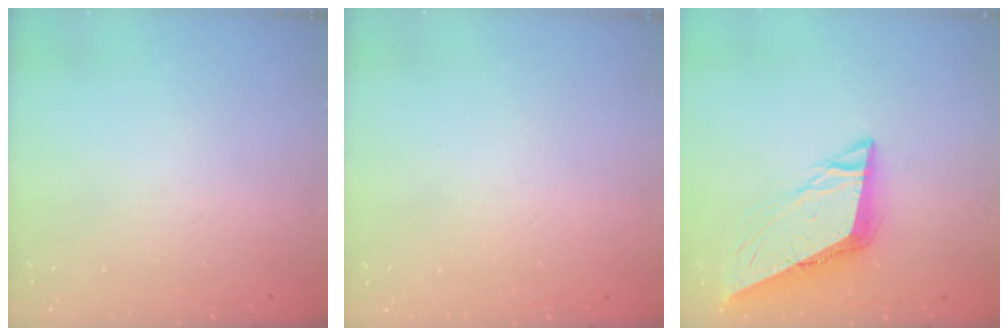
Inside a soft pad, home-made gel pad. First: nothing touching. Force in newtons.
{"total": 1.6, "press": 1.6, "slide": 0.1}
{"total": 9.3, "press": 9.3, "slide": 1.0}